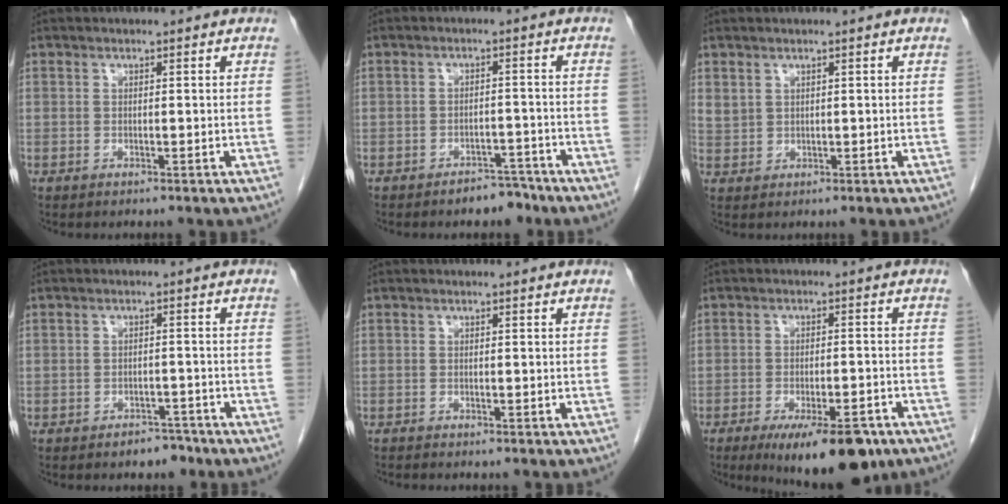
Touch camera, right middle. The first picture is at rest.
{"total": 3.6, "force": [-3.0, 1.7, 1.1], "torque": [-0.014, 0.007, -0.040]}
{"total": 1.9, "force": [1.3, 1.3, 0.6], "torque": [-0.010, 0.003, 0.031]}
{"total": 2.8, "force": [-2.2, 1.5, 0.9], "torque": [-0.011, 0.005, -0.026]}
{"total": 0.6, "force": [-0.6, 0.0, 0.1], "torque": [-0.008, -0.002, -0.013]}
{"total": 12.5, "force": [-8.4, 3.5, 8.5], "torque": [-0.106, -0.011, -0.123]}